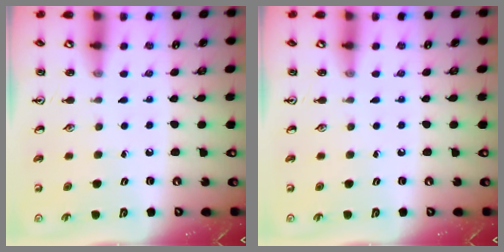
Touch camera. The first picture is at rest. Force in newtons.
{"total": 0.0}